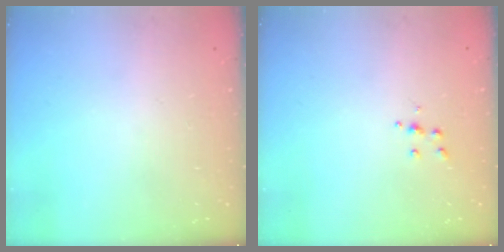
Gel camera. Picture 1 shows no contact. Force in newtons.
{"total": 3.6, "press": 3.6, "slide": 0.3}